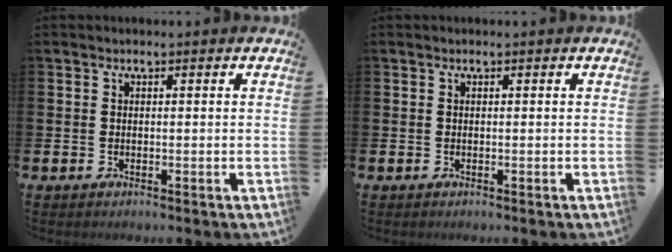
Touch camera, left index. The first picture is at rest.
{"total": 0.0}